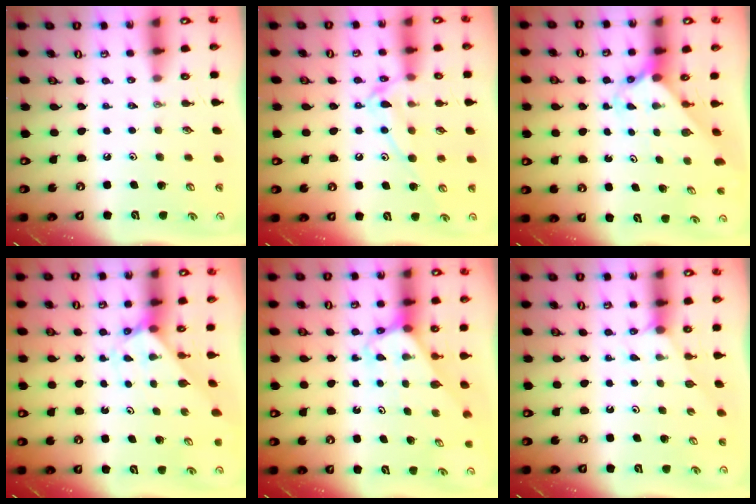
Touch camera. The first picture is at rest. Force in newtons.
{"total": 12.1, "press": 12.1, "slide": 0.7}
{"total": 2.4, "press": 2.4, "slide": 0.2}
{"total": 2.0, "press": 2.0, "slide": 0.1}
{"total": 3.1, "press": 3.1, "slide": 0.2}
{"total": 2.5, "press": 2.5, "slide": 0.4}